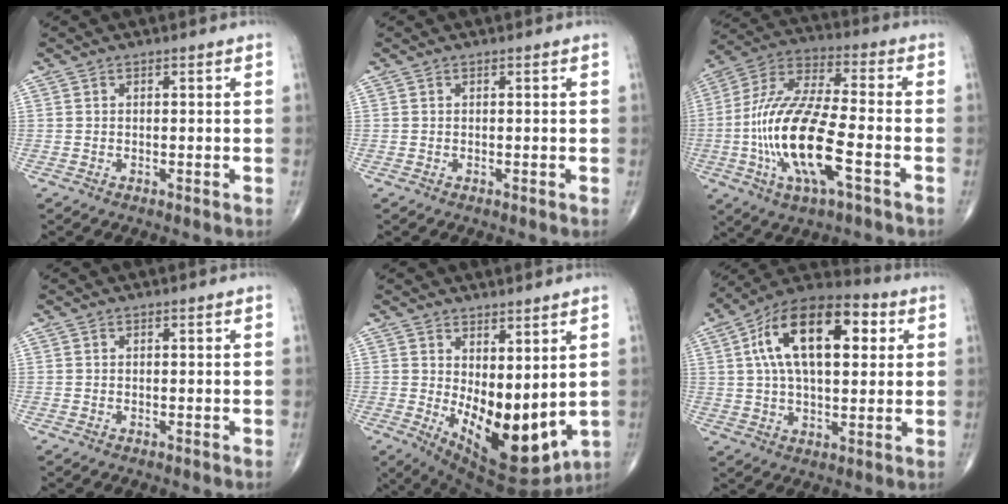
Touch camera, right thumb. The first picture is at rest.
{"total": 0.0}
{"total": 19.8, "force": [-5.2, 6.5, 17.9], "torque": [-0.378, 0.026, -0.092]}
{"total": 0.0}
{"total": 15.3, "force": [0.6, 7.4, 13.4], "torque": [-0.190, -0.042, 0.038]}
{"total": 19.9, "force": [5.0, 10.1, 16.3], "torque": [-0.253, 0.018, 0.073]}